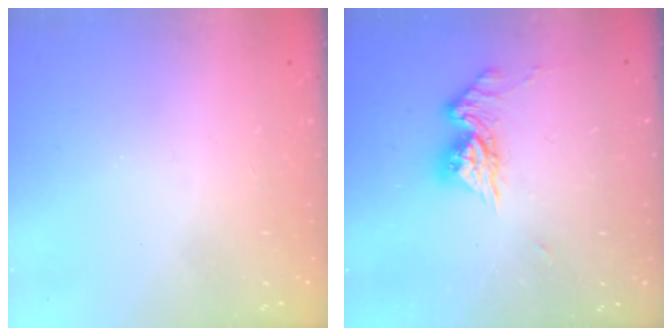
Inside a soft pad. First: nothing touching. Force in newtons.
{"total": 10.3, "press": 10.3, "slide": 1.0}